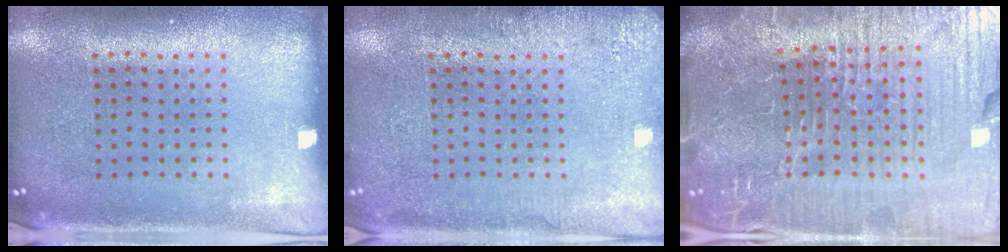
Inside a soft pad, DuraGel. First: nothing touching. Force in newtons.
{"total": 2.8, "press": 2.8, "slide": 0.3}
{"total": 7.3, "press": 6.6, "slide": 3.3}